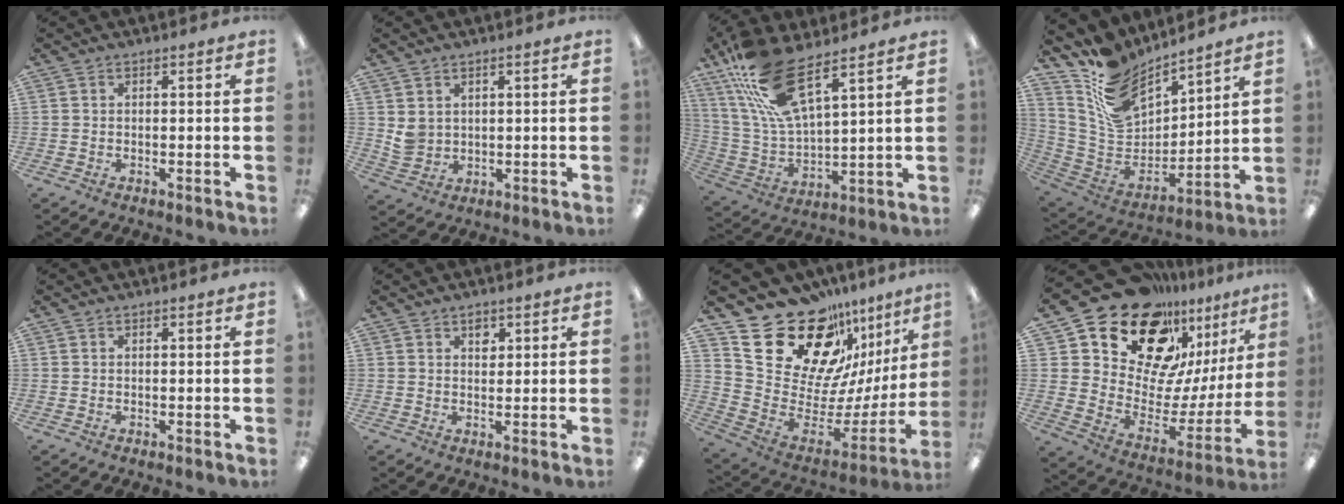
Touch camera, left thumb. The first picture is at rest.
{"total": 3.9, "force": [2.2, 3.0, 1.2], "torque": [-0.024, -0.007, 0.043]}
{"total": 17.7, "force": [11.8, 5.5, 11.9], "torque": [-0.258, -0.056, 0.209]}
{"total": 15.5, "force": [11.6, 8.2, 6.3], "torque": [-0.141, -0.085, 0.219]}
{"total": 0.0}
{"total": 2.6, "force": [1.6, 1.6, 1.3], "torque": [-0.004, -0.008, 0.024]}
{"total": 26.4, "force": [18.4, 13.9, 12.9], "torque": [-0.213, -0.134, 0.356]}
{"total": 23.4, "force": [18.0, 12.1, 8.8], "torque": [-0.138, -0.134, 0.332]}